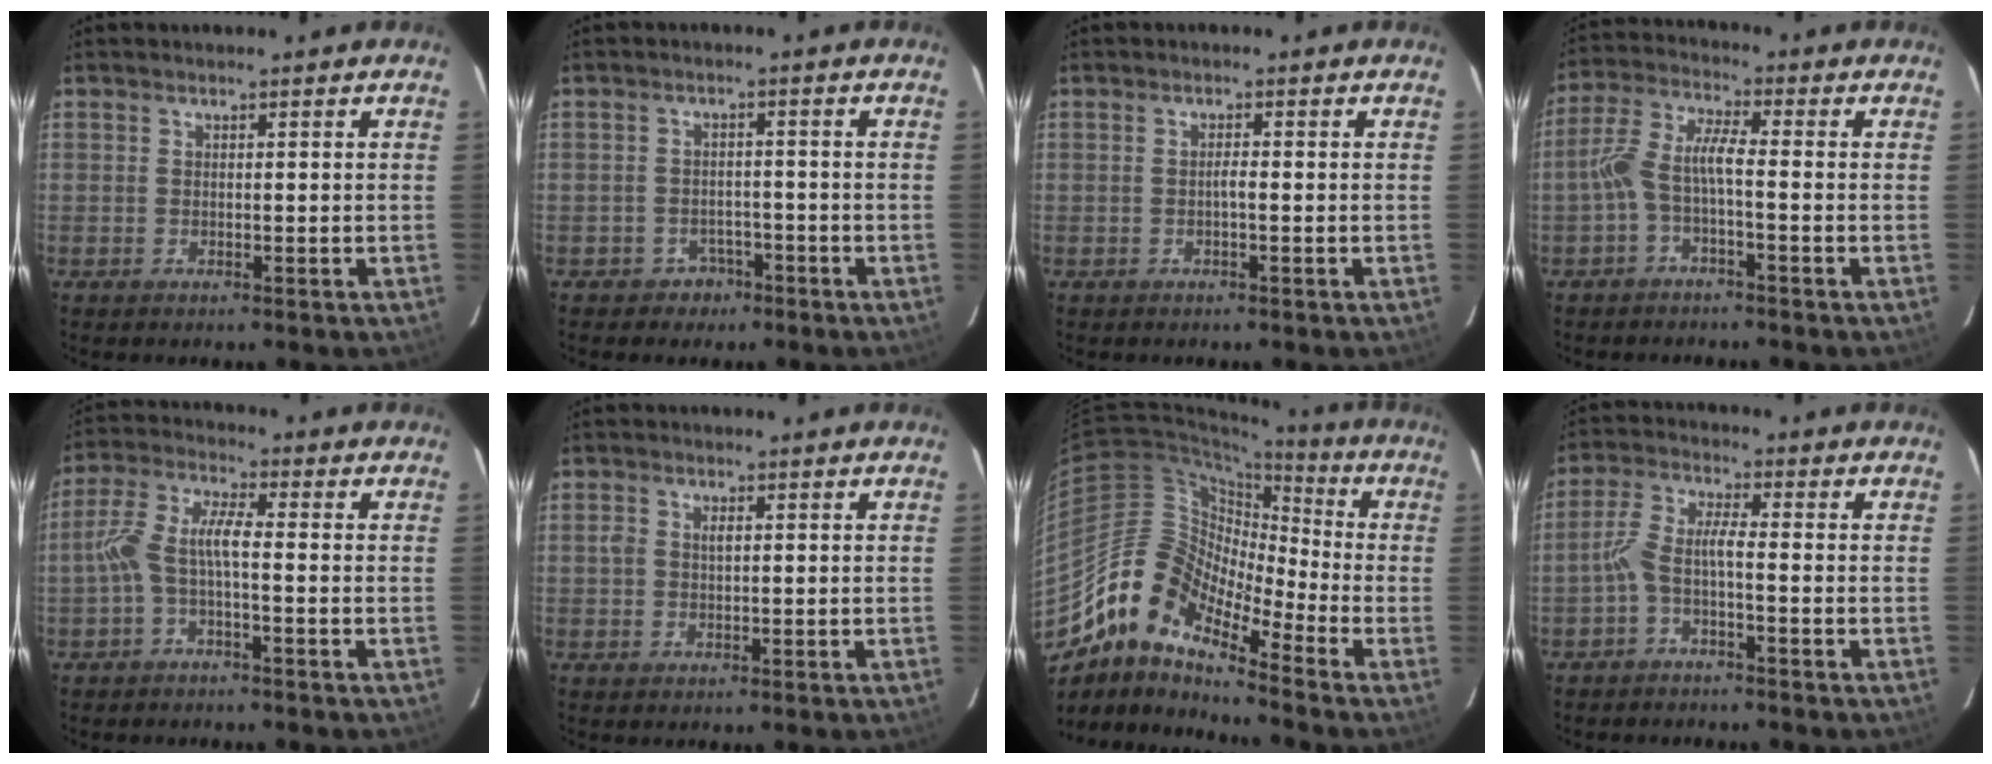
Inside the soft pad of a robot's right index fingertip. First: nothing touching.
{"total": 4.1, "force": [-2.6, 3.2, 0.2], "torque": [-0.011, 0.019, -0.033]}
{"total": 1.1, "force": [-0.4, 0.1, 1.0], "torque": [-0.018, 0.004, -0.008]}
{"total": 5.9, "force": [-2.1, 1.2, 5.4], "torque": [-0.130, 0.014, -0.042]}
{"total": 6.2, "force": [-1.8, 1.4, 5.8], "torque": [-0.136, 0.014, -0.036]}
{"total": 2.2, "force": [0.3, 1.6, 1.5], "torque": [-0.027, 0.004, 0.004]}
{"total": 13.3, "force": [-9.5, 5.1, 7.9], "torque": [-0.124, 0.010, -0.199]}
{"total": 4.4, "force": [-2.0, 0.7, 3.8], "torque": [-0.097, 0.014, -0.041]}